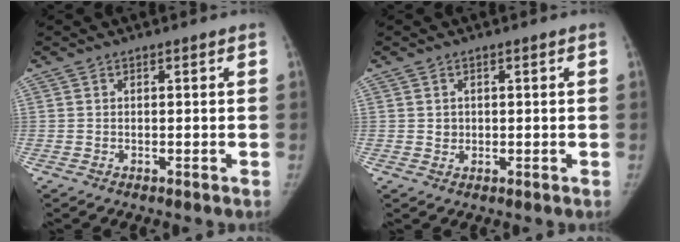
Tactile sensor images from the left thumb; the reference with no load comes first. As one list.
[{"total": 1.4, "force": [0.3, 1.3, 0.4], "torque": [-0.001, -0.001, 0.008]}]